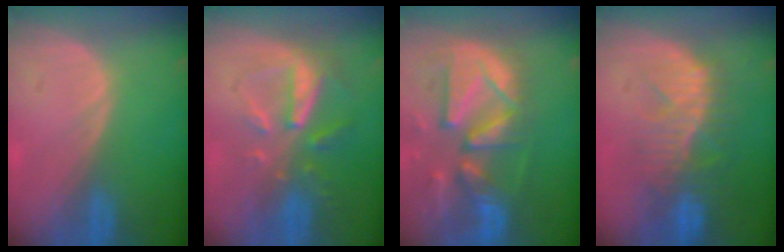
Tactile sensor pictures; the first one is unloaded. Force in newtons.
{"total": 8.0, "press": 7.3, "slide": 3.3}
{"total": 13.3, "press": 11.4, "slide": 6.8}
{"total": 10.4, "press": 8.9, "slide": 5.4}